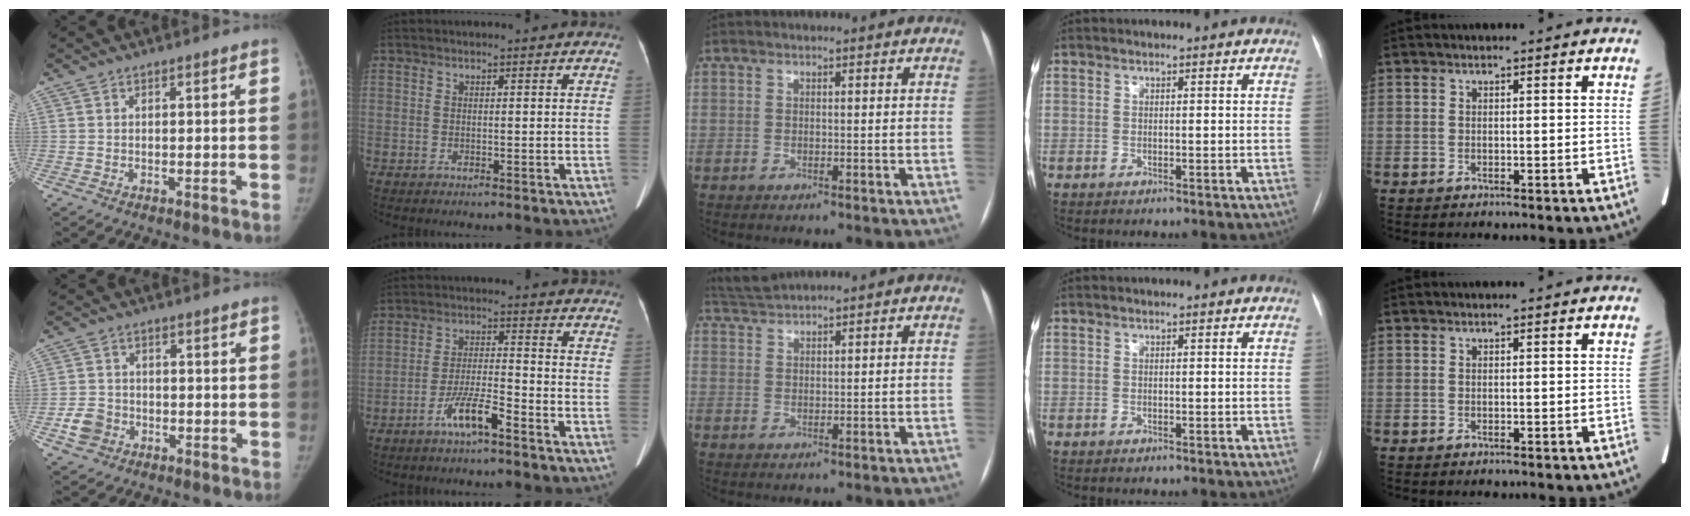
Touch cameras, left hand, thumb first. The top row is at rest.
{"thumb": {"total": 4.8, "force": [-2.0, 4.0, 1.8], "torque": [-0.024, 0.015, -0.035]}, "index": {"total": 6.5, "force": [-4.2, 0.6, 5.0], "torque": [-0.104, -0.003, -0.078]}, "middle": {"total": 3.0, "force": [2.9, -0.7, -0.1], "torque": [-0.007, 0.011, 0.065]}}